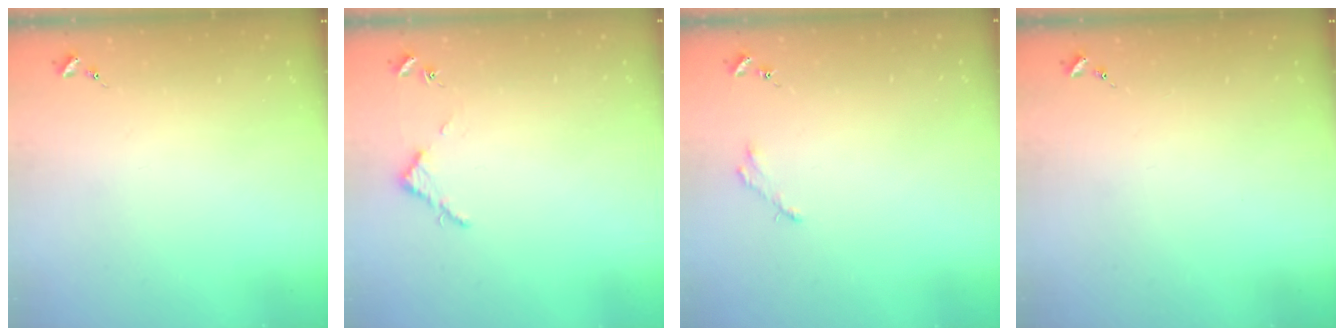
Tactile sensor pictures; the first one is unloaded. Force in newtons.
{"total": 2.8, "press": 2.8, "slide": 0.3}
{"total": 2.5, "press": 2.5, "slide": 0.2}
{"total": 0.0}